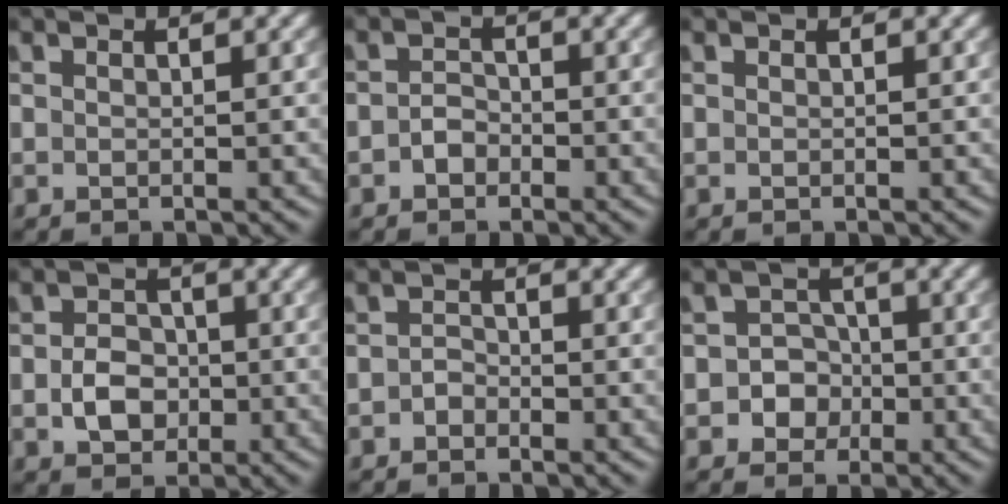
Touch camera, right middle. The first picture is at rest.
{"total": 1.5, "force": [-0.7, 1.1, 0.7], "torque": [-0.011, 0.003, -0.015]}
{"total": 0.0}
{"total": 3.1, "force": [-0.7, 2.4, 1.7], "torque": [-0.029, 0.000, -0.016]}
{"total": 1.0, "force": [-0.6, 0.7, 0.4], "torque": [-0.008, 0.003, -0.013]}
{"total": 3.1, "force": [-1.0, 2.9, 0.7], "torque": [0.019, 0.009, -0.034]}